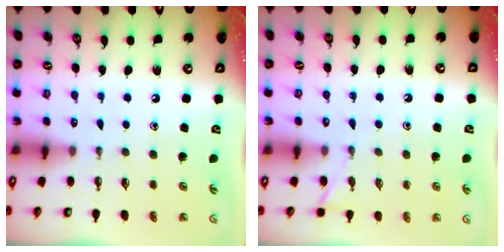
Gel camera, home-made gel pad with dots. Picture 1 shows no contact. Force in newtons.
{"total": 5.9, "press": 5.9, "slide": 0.6}